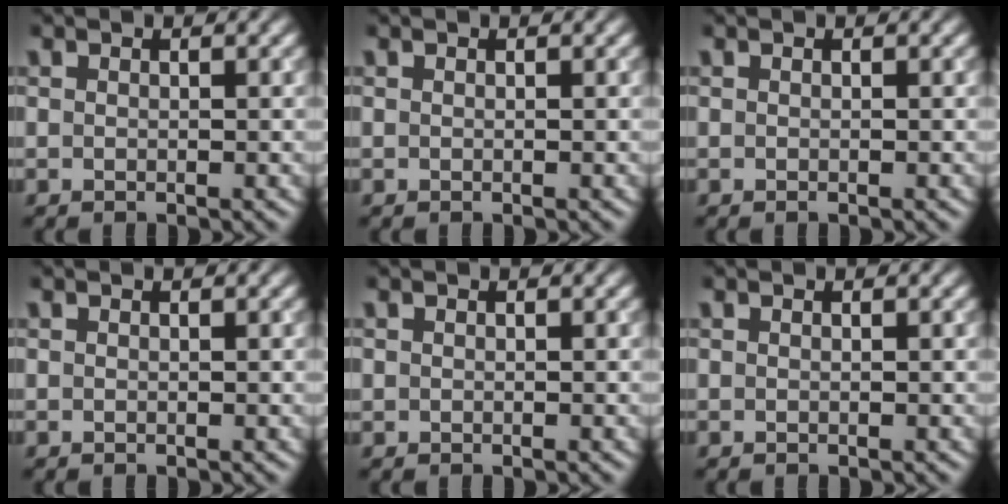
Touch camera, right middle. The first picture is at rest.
{"total": 0.0}
{"total": 0.0}
{"total": 0.0}
{"total": 0.0}
{"total": 0.0}